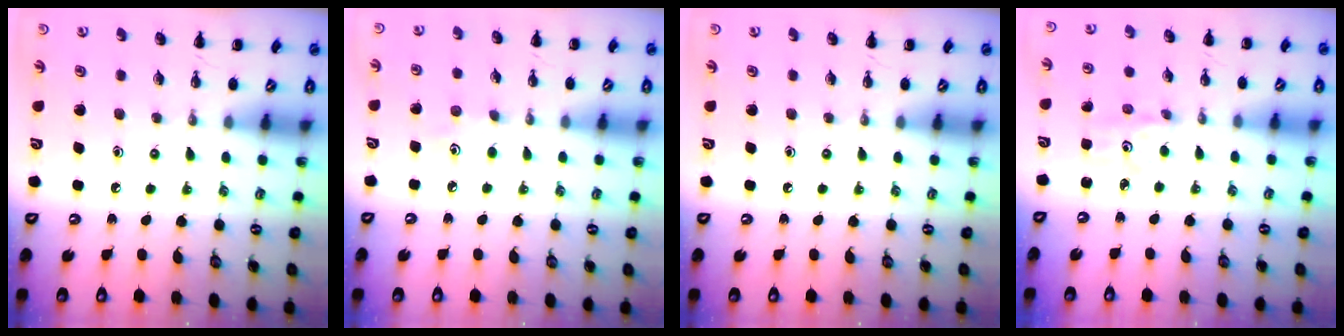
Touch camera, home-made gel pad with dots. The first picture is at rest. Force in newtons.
{"total": 2.8, "press": 2.7, "slide": 0.8}
{"total": 0.0}
{"total": 2.4, "press": 2.3, "slide": 0.7}